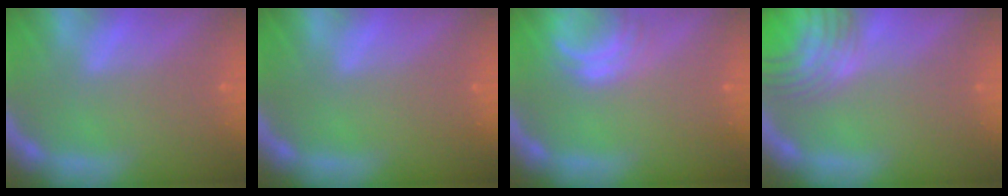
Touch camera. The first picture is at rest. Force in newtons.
{"total": 0.0}
{"total": 3.0}
{"total": 8.1}